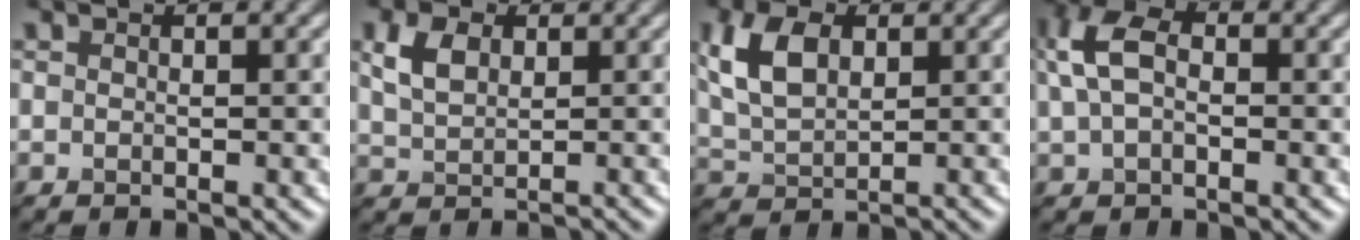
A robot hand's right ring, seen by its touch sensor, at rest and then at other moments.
{"total": 2.1, "force": [0.9, 1.6, 1.1], "torque": [-0.037, 0.013, 0.036]}
{"total": 4.9, "force": [1.6, 3.2, 3.4], "torque": [-0.096, 0.017, 0.051]}
{"total": 3.8, "force": [0.6, 2.6, 2.7], "torque": [-0.075, 0.020, 0.021]}